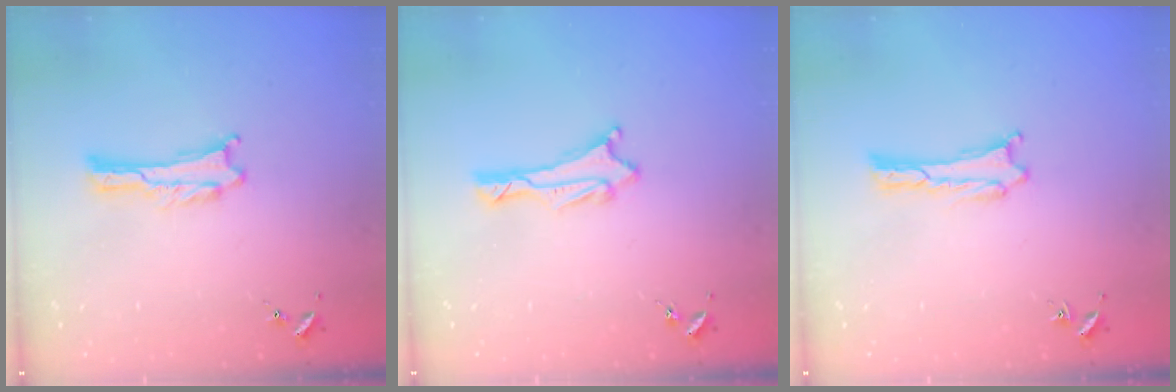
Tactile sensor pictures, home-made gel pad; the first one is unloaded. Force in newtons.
{"total": 1.5, "press": 1.5, "slide": 0.2}
{"total": 0.0}